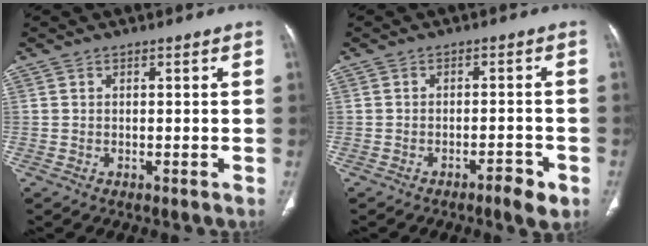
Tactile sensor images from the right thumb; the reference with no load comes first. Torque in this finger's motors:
{"motor_torque": [0.32, 0.50, -0.12, 0.05, 0.15]}